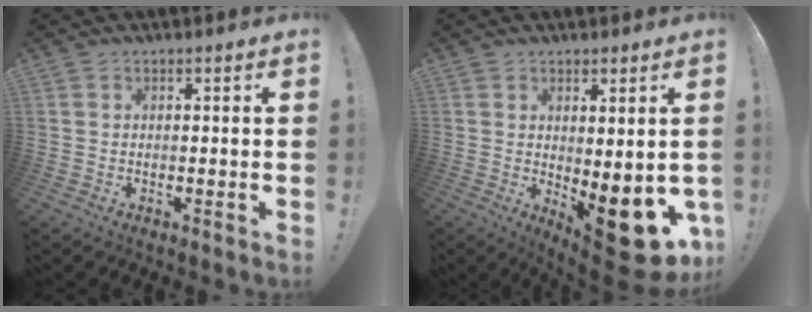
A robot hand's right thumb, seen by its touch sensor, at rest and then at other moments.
{"total": 13.1, "force": [-4.0, 4.3, 11.7], "torque": [-0.105, -0.004, -0.050]}